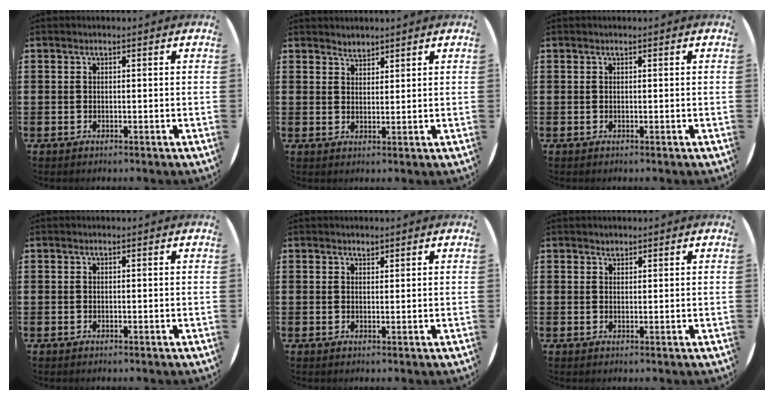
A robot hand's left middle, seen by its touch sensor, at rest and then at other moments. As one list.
[{"total": 1.9, "force": [1.9, 0.4, -0.2], "torque": [0.001, -0.001, 0.036]}, {"total": 0.0}, {"total": 0.0}, {"total": 0.9, "force": [0.8, 0.2, 0.0], "torque": [0.006, -0.001, 0.014]}, {"total": 0.9, "force": [0.9, 0.3, 0.0], "torque": [0.006, -0.002, 0.015]}]